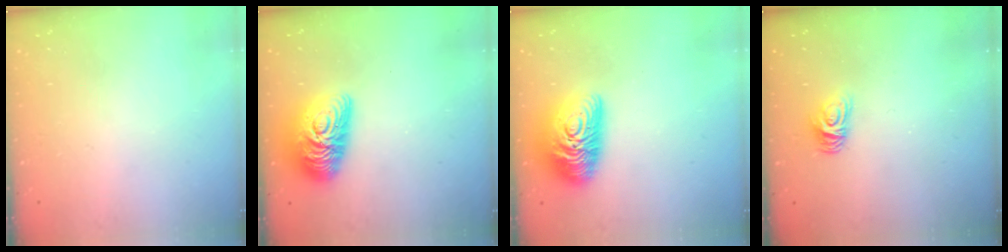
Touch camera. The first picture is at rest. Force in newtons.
{"total": 13.8, "press": 13.8, "slide": 1.3}
{"total": 14.7, "press": 14.6, "slide": 0.9}
{"total": 5.6, "press": 5.6, "slide": 0.6}